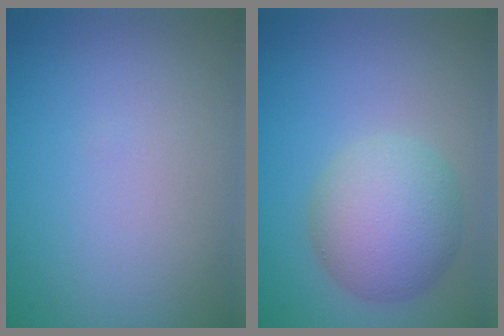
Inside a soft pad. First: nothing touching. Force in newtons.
{"total": 6.2, "press": 6.2, "slide": 0.0}